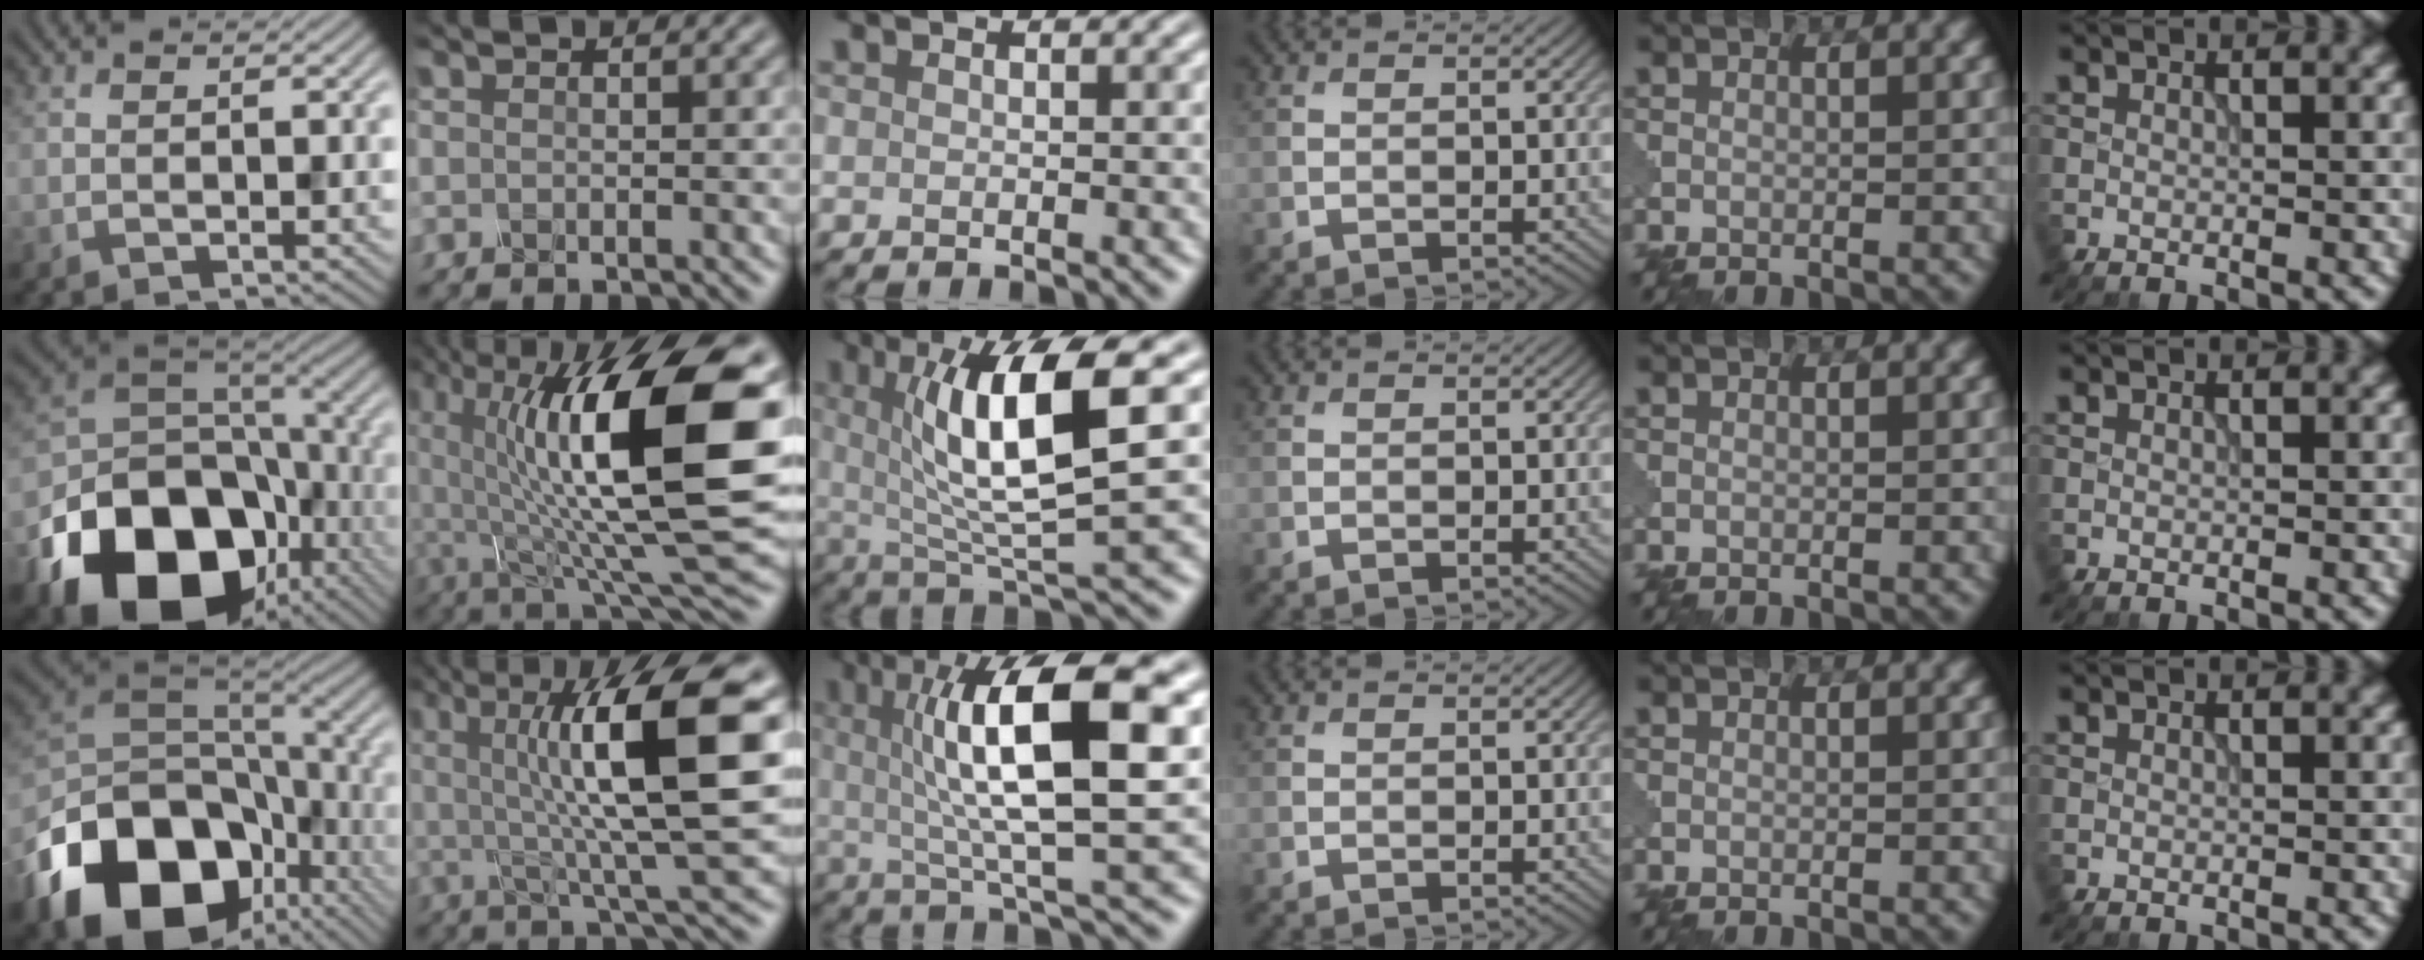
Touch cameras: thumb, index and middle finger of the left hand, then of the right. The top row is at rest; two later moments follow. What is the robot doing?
{"motion": "shake", "object": "sieve"}